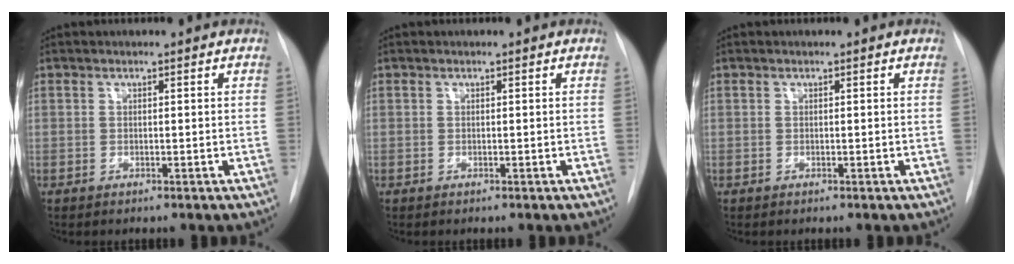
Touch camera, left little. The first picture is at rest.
{"total": 0.0}
{"total": 0.0}